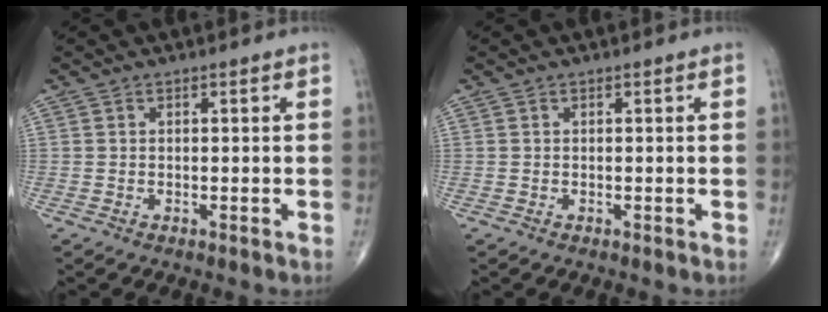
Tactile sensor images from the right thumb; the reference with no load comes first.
{"total": 0.0}